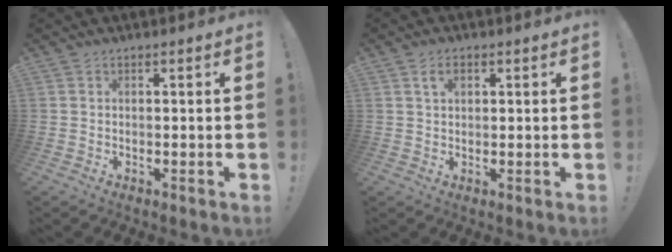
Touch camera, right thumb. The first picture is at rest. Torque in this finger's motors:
{"motor_torque": [0.03, 0.01, 0.02, -0.01, 0.00]}